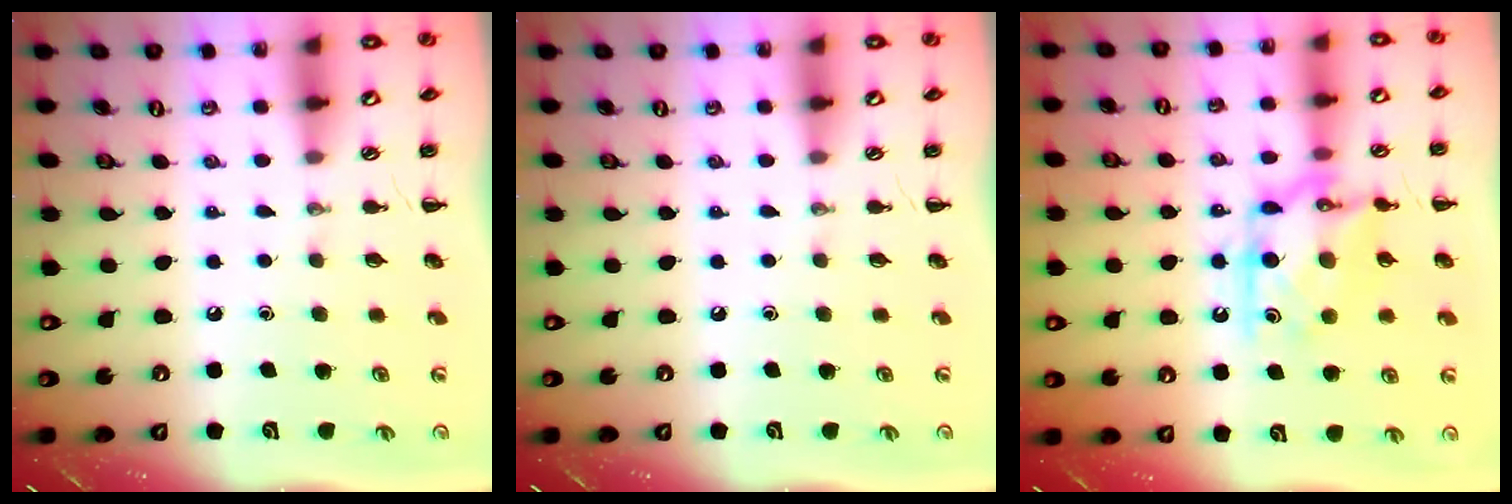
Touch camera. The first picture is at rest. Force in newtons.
{"total": 0.0}
{"total": 13.1, "press": 13.1, "slide": 0.6}